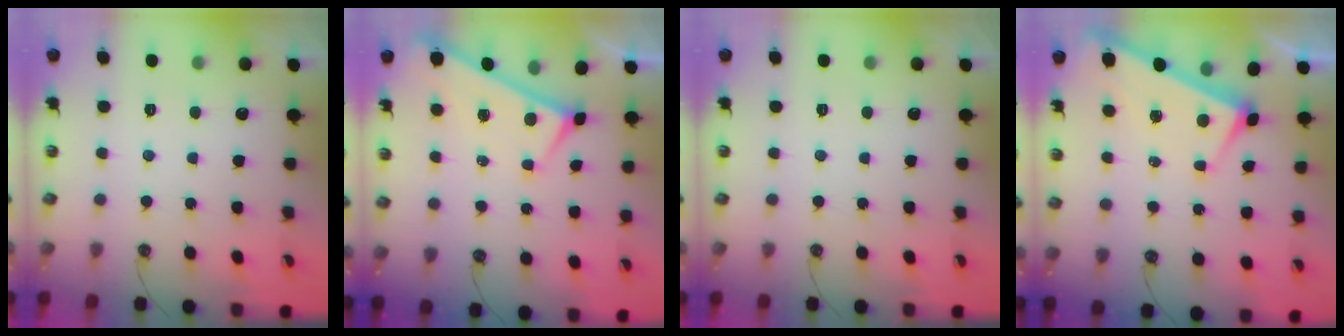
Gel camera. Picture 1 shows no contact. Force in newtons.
{"total": 0.0}
{"total": 0.0}
{"total": 3.8, "press": 3.8, "slide": 0.2}